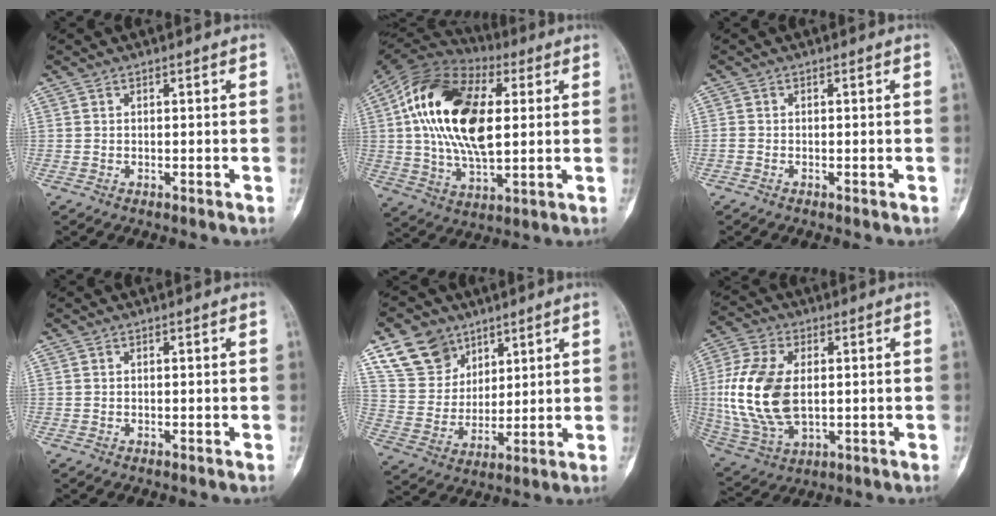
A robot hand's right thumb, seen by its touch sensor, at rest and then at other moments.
{"total": 22.4, "force": [3.7, 12.1, 18.5], "torque": [-0.340, 0.003, 0.054]}
{"total": 0.7, "force": [-0.4, 0.4, 0.3], "torque": [-0.007, -0.001, -0.013]}
{"total": 0.0}
{"total": 12.1, "force": [7.6, 8.7, 3.4], "torque": [-0.037, -0.035, 0.155]}
{"total": 16.8, "force": [0.6, 10.0, 13.5], "torque": [-0.293, -0.004, 0.022]}